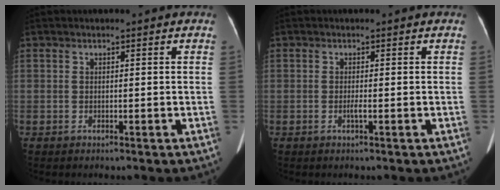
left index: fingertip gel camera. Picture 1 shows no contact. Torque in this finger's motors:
{"motor_torque": [0.32, 0.08, 0.14, 0.00]}